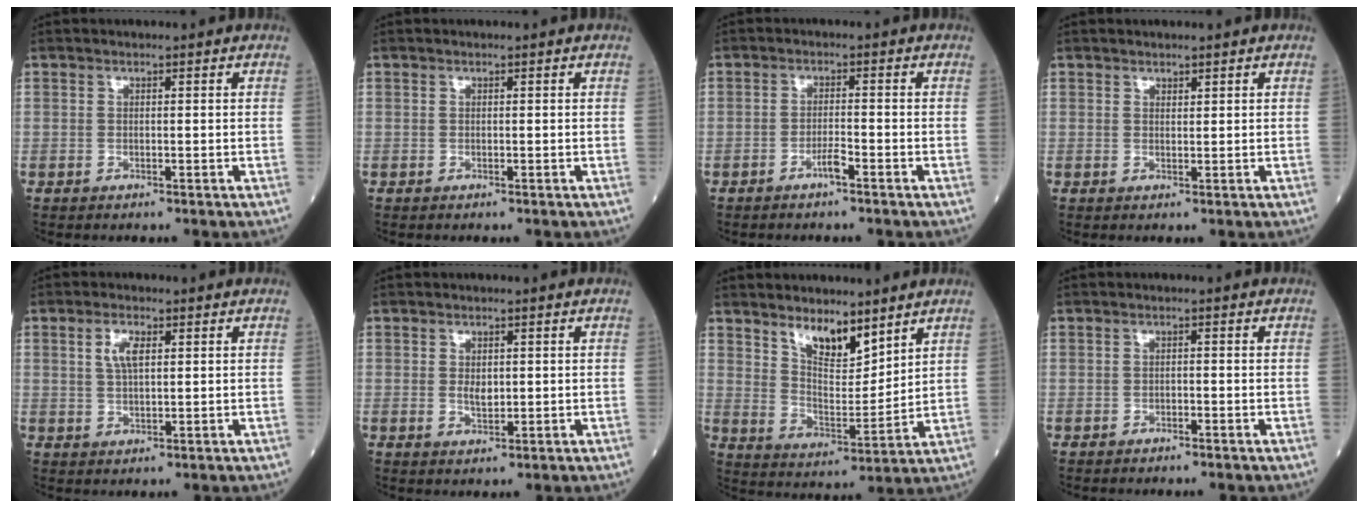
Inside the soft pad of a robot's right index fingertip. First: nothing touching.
{"total": 0.0}
{"total": 2.1, "force": [-1.5, 0.1, 1.5], "torque": [-0.027, 0.001, -0.028]}
{"total": 0.8, "force": [0.8, 0.2, 0.2], "torque": [-0.005, -0.002, 0.013]}
{"total": 3.6, "force": [1.3, 1.3, 3.1], "torque": [-0.064, 0.005, 0.025]}
{"total": 2.0, "force": [0.2, 1.1, 1.7], "torque": [-0.029, -0.004, 0.005]}
{"total": 7.9, "force": [6.0, 2.6, 4.5], "torque": [-0.079, -0.012, 0.113]}
{"total": 0.5, "force": [-0.4, 0.2, 0.2], "torque": [-0.003, 0.001, -0.012]}